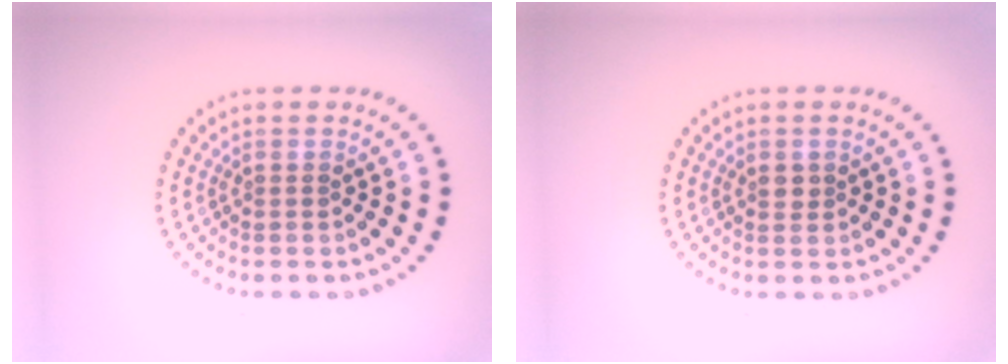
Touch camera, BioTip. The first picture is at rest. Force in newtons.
{"total": 1.1, "press": 1.0, "slide": 0.4}